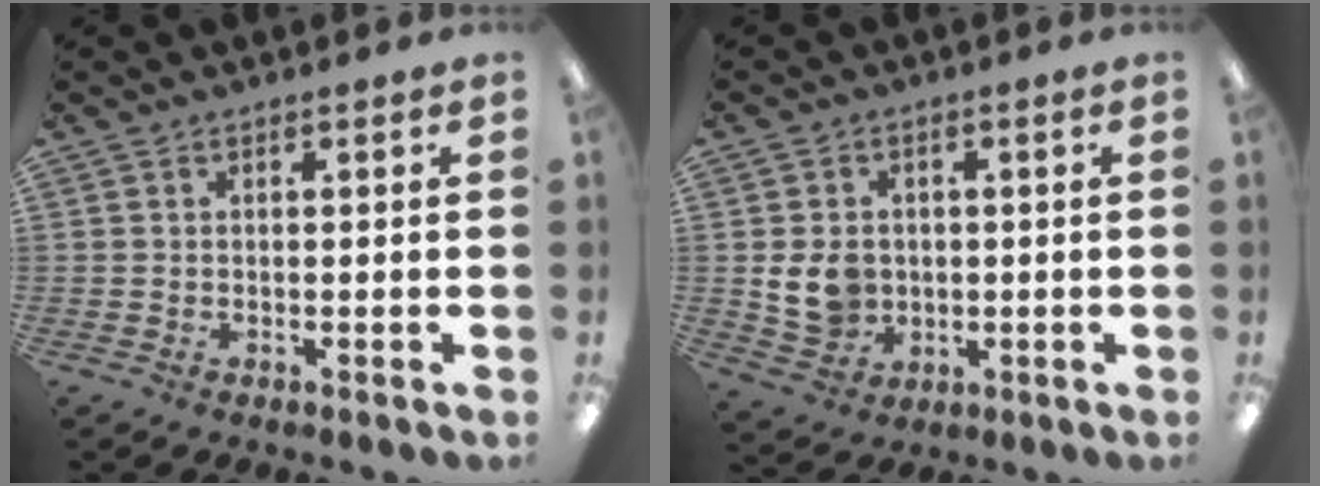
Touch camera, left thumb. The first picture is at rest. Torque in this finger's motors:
{"motor_torque": [0.06, 0.44, 0.16, -0.15, 0.03]}